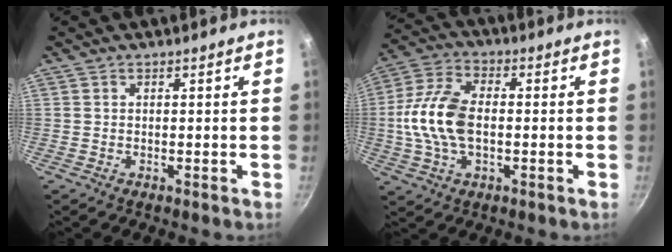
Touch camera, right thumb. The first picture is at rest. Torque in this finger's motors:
{"motor_torque": [2.52, 2.49, 1.46, -1.31, 0.45]}